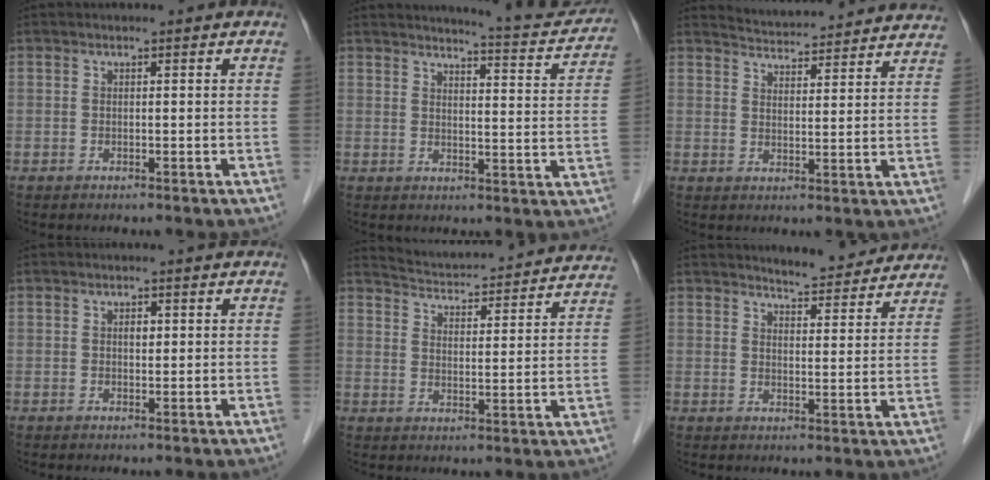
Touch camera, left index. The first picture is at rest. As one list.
[{"total": 10.7, "force": [10.4, 0.5, 2.4], "torque": [-0.028, -0.029, 0.115]}, {"total": 15.5, "force": [15.1, 1.2, 3.4], "torque": [-0.047, -0.014, 0.183]}, {"total": 1.2, "force": [0.3, 0.7, 0.9], "torque": [-0.014, 0.001, 0.004]}, {"total": 20.7, "force": [19.9, 2.1, 5.2], "torque": [-0.077, -0.027, 0.250]}, {"total": 8.1, "force": [7.8, 1.1, 1.9], "torque": [-0.026, -0.010, 0.092]}]